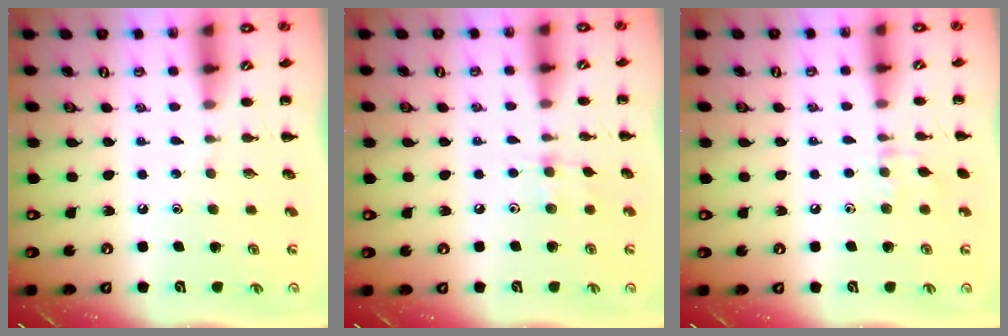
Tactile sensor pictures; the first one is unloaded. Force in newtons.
{"total": 5.3, "press": 5.1, "slide": 1.1}
{"total": 5.8, "press": 5.5, "slide": 1.6}